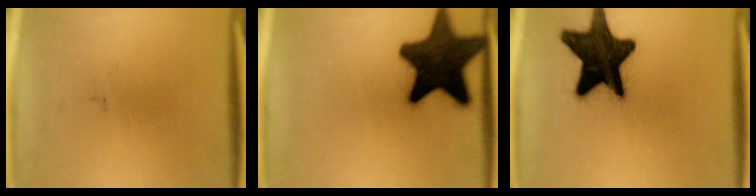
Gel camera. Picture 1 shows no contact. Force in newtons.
{"total": 17.6}
{"total": 19.0}